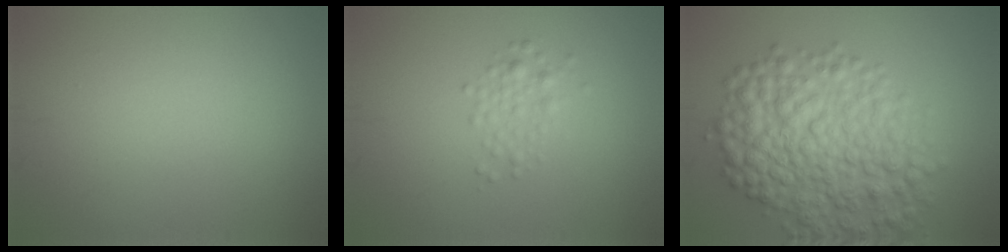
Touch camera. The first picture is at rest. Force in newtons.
{"total": 1.6, "press": 1.6, "slide": 0.0}
{"total": 8.9, "press": 8.9, "slide": 0.2}